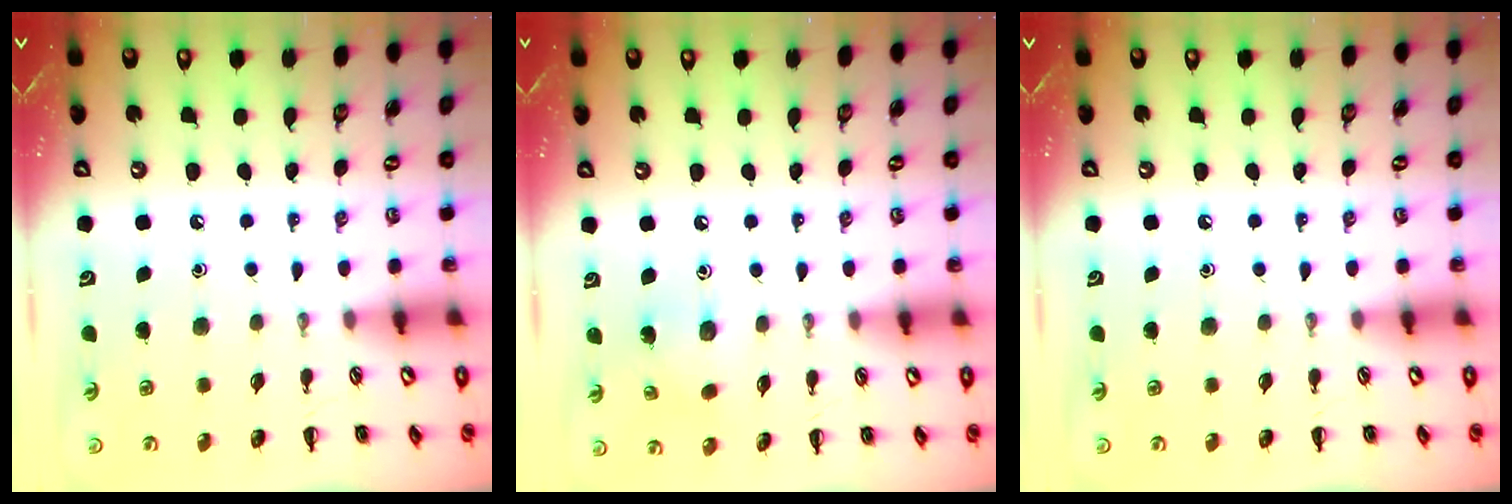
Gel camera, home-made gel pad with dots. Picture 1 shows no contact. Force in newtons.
{"total": 4.5, "press": 4.5, "slide": 0.5}
{"total": 0.0}